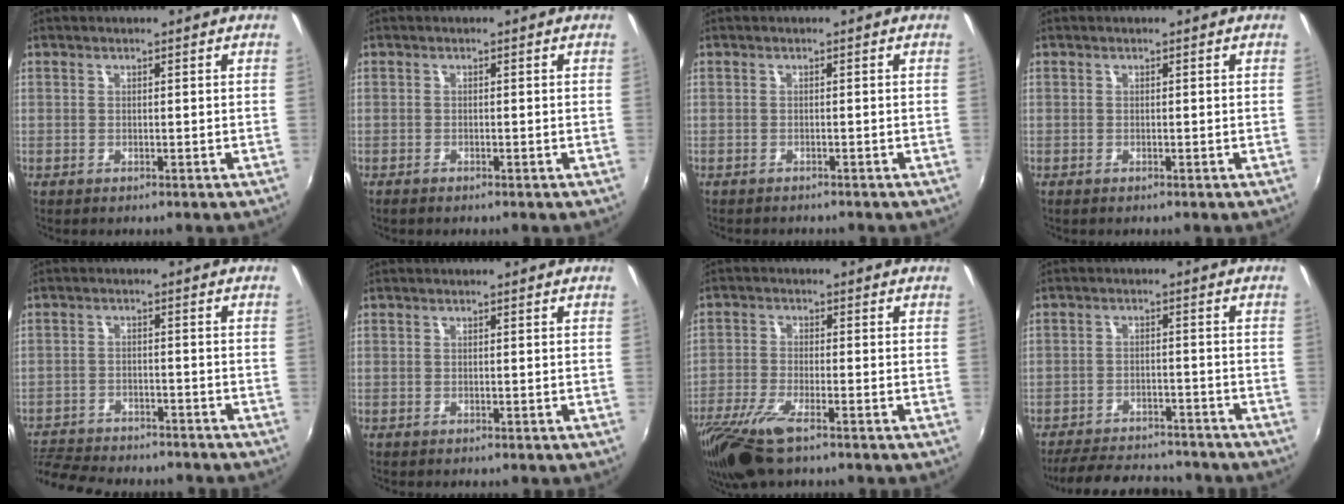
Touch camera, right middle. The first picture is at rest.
{"total": 1.0, "force": [-0.9, 0.3, 0.3], "torque": [-0.009, -0.005, -0.020]}
{"total": 2.2, "force": [-2.1, 0.3, 0.6], "torque": [-0.019, -0.011, -0.031]}
{"total": 0.0}
{"total": 13.8, "force": [-12.2, 3.7, 5.3], "torque": [-0.129, -0.015, -0.189]}
{"total": 0.0}
{"total": 10.8, "force": [-7.6, 2.5, 7.3], "torque": [-0.169, -0.036, -0.148]}
{"total": 16.3, "force": [-14.3, 4.8, 6.1], "torque": [-0.140, 0.001, -0.196]}